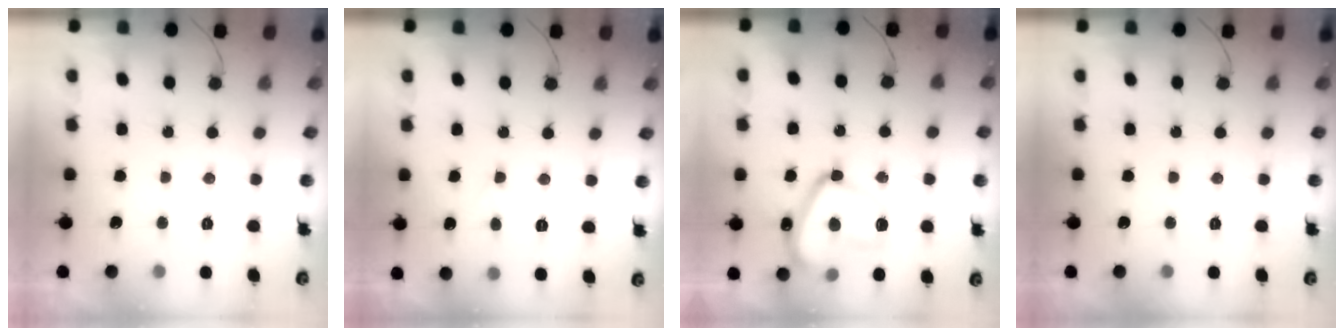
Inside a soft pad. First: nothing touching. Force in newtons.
{"total": 4.1, "press": 4.0, "slide": 0.5}
{"total": 16.8, "press": 16.8, "slide": 1.6}
{"total": 0.0}